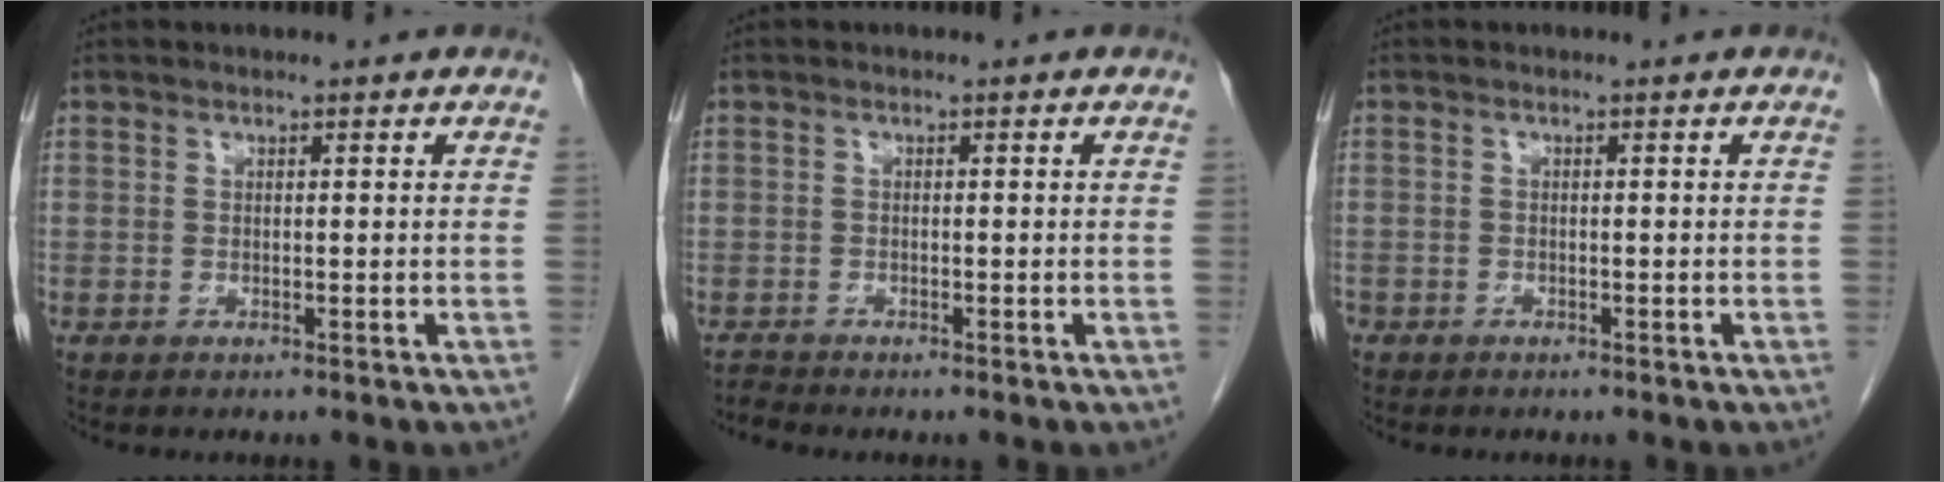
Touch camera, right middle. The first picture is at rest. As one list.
[{"total": 1.0, "force": [-0.9, -0.4, -0.3], "torque": [0.000, -0.011, -0.019]}, {"total": 1.1, "force": [-0.8, 0.7, 0.2], "torque": [-0.009, 0.001, -0.016]}]